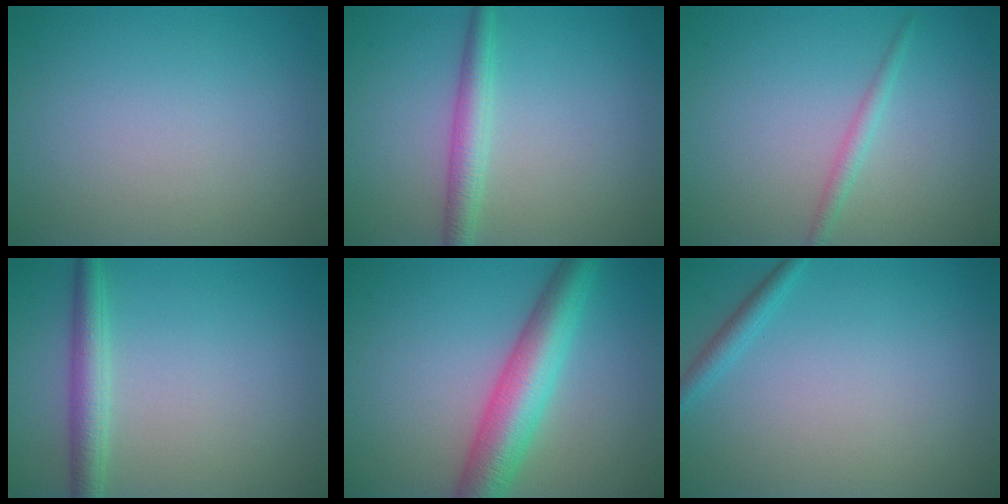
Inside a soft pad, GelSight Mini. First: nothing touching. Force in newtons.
{"total": 2.6, "press": 2.6, "slide": 0.0}
{"total": 1.3, "press": 1.3, "slide": 0.0}
{"total": 2.8, "press": 2.8, "slide": 0.1}
{"total": 6.6, "press": 6.6, "slide": 0.1}
{"total": 1.4, "press": 1.4, "slide": 0.1}